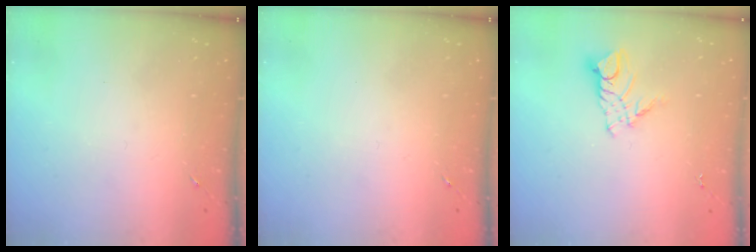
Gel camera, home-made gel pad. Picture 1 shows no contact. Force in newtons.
{"total": 0.0}
{"total": 8.9, "press": 8.9, "slide": 0.8}